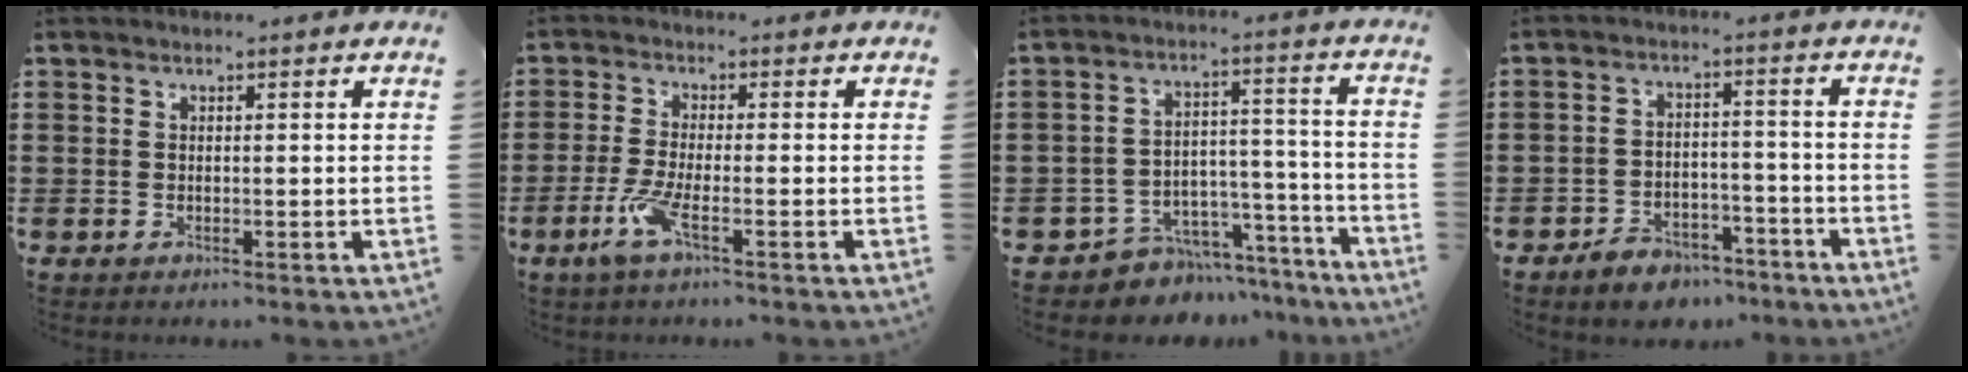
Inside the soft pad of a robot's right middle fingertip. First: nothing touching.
{"total": 4.8, "force": [-2.1, 0.6, 4.3], "torque": [-0.098, -0.015, -0.043]}
{"total": 6.1, "force": [-5.6, 2.5, 0.0], "torque": [-0.004, 0.018, -0.106]}
{"total": 4.9, "force": [-4.5, 1.6, 0.9], "torque": [-0.023, 0.012, -0.092]}